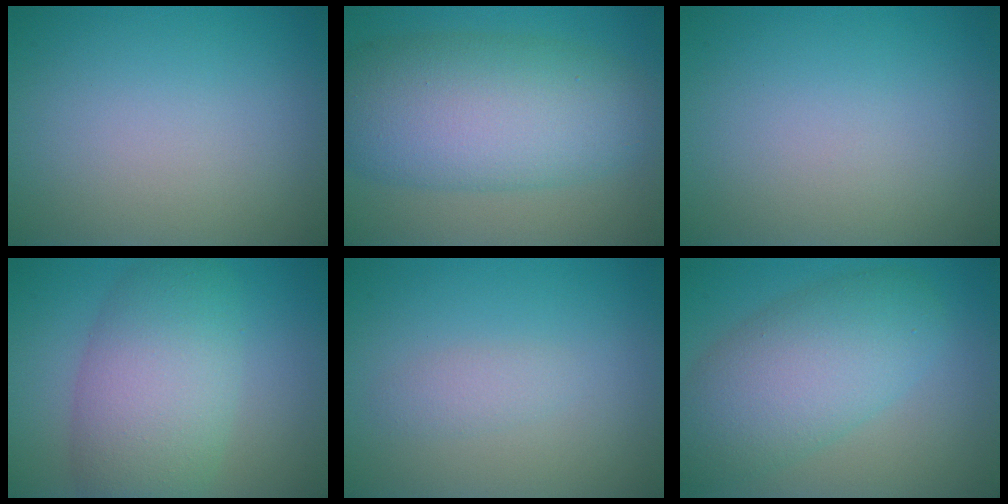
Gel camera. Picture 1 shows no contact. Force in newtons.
{"total": 10.2, "press": 10.2, "slide": 0.1}
{"total": 0.0}
{"total": 7.9, "press": 7.9, "slide": 0.2}
{"total": 1.2, "press": 1.2, "slide": 0.0}
{"total": 7.5, "press": 7.5, "slide": 0.3}